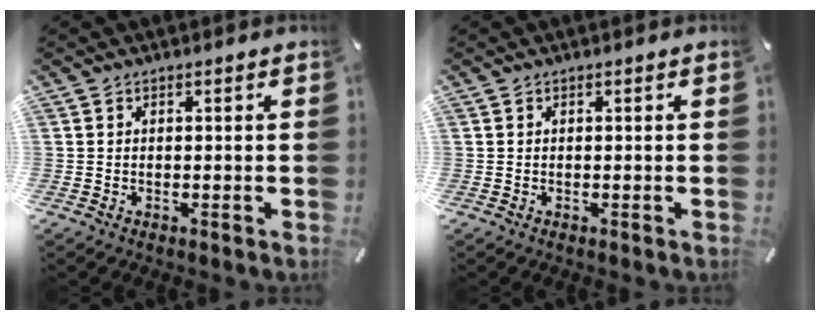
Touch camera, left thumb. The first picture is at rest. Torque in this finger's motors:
{"motor_torque": [0.00, -0.02, -0.12, 0.05, 0.00]}